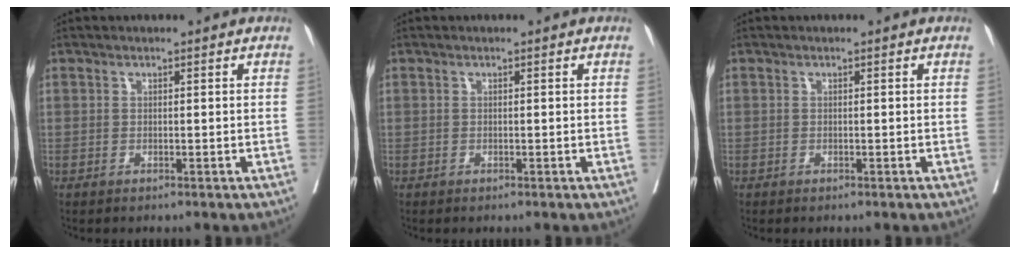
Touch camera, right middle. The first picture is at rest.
{"total": 0.0}
{"total": 0.0}